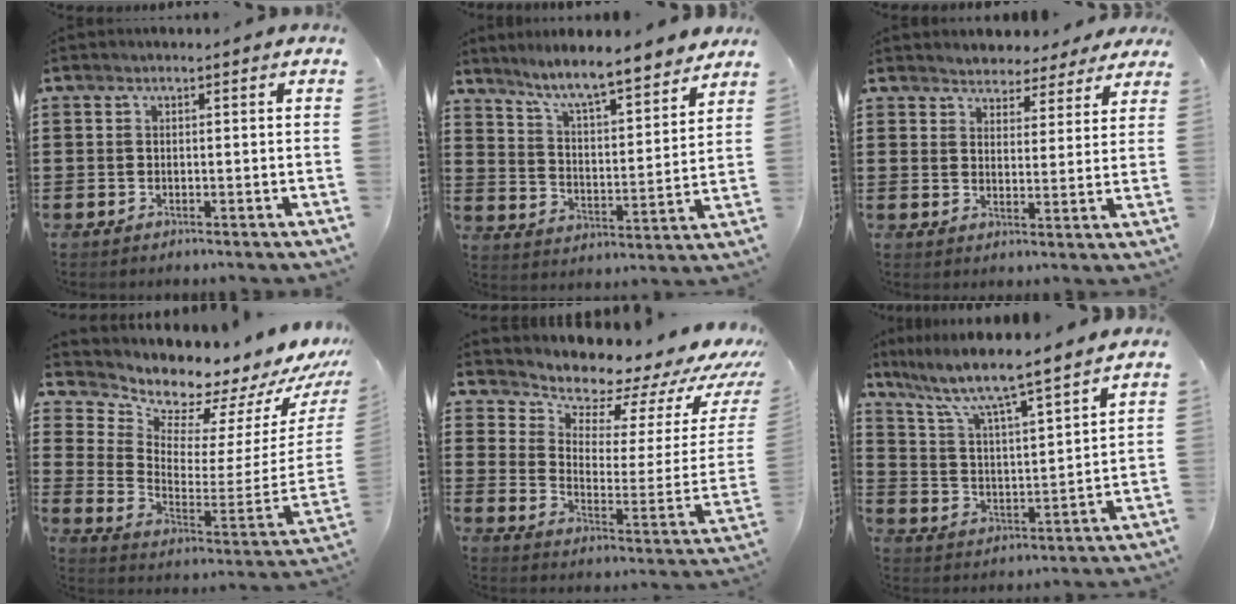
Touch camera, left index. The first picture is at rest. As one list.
[{"total": 7.3, "force": [6.6, 0.1, 3.1], "torque": [-0.085, -0.045, 0.110]}, {"total": 3.9, "force": [3.7, 1.2, -0.3], "torque": [-0.016, -0.012, 0.066]}, {"total": 7.0, "force": [6.9, 0.7, 0.0], "torque": [-0.034, -0.088, 0.112]}, {"total": 7.7, "force": [7.4, 1.9, 0.8], "torque": [-0.028, -0.084, 0.122]}, {"total": 6.4, "force": [5.6, -0.1, 3.1], "torque": [-0.088, -0.043, 0.088]}]